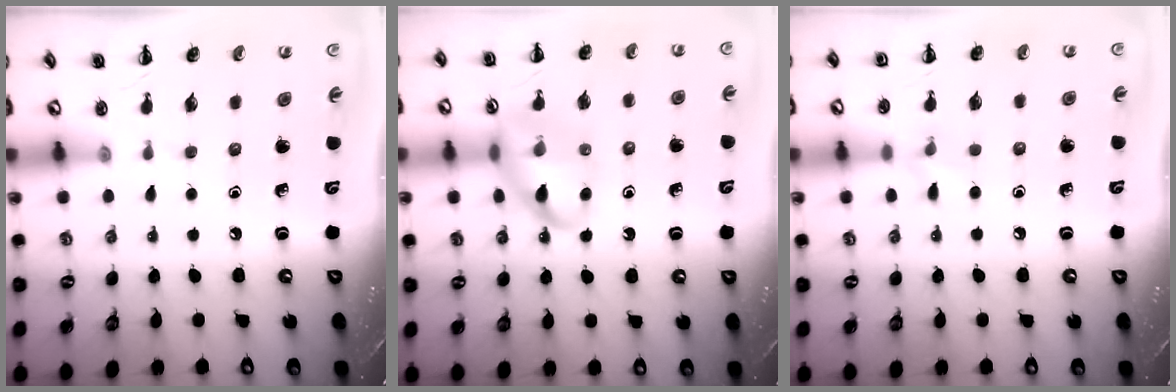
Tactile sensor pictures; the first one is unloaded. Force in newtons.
{"total": 13.4, "press": 13.2, "slide": 2.3}
{"total": 6.5, "press": 6.3, "slide": 1.9}